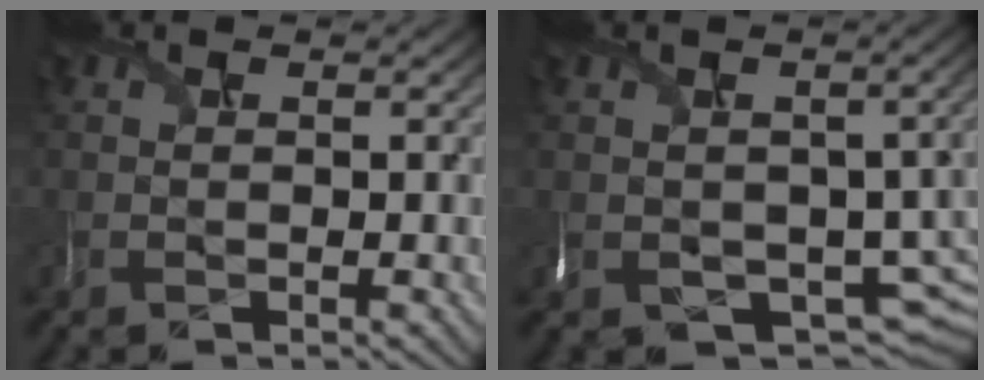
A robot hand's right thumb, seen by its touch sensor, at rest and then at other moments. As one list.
[{"total": 7.7, "force": [-2.7, 5.2, 5.1], "torque": [-0.088, -0.037, -0.016]}]